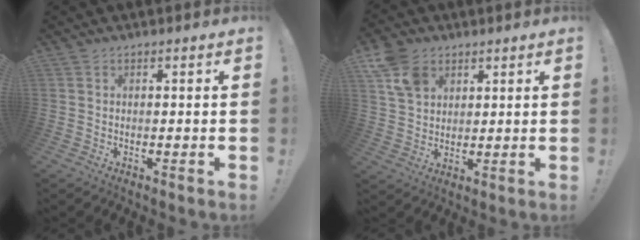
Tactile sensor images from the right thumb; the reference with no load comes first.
{"total": 10.2, "force": [5.3, 7.3, 4.8], "torque": [-0.078, -0.013, 0.107]}